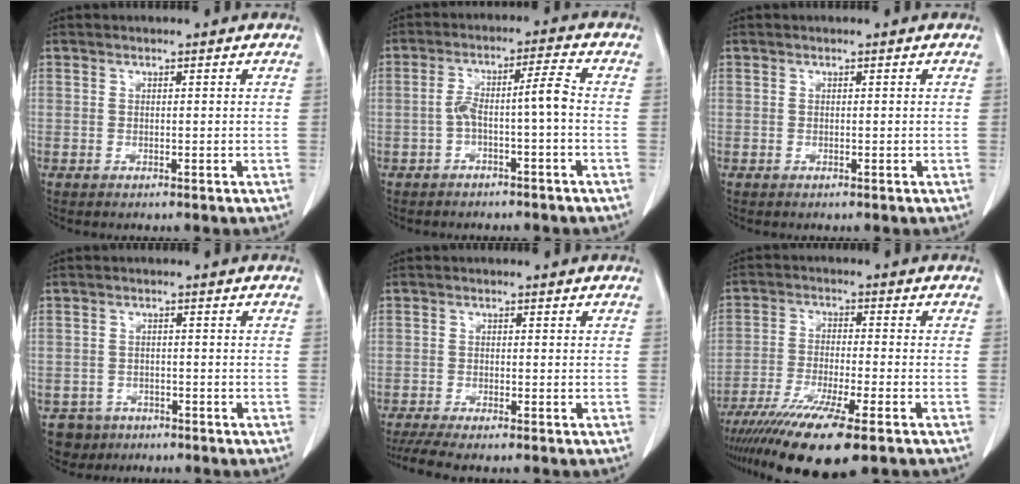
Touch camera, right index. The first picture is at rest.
{"total": 5.4, "force": [-1.6, 0.1, 5.2], "torque": [-0.099, 0.029, -0.022]}
{"total": 0.0}
{"total": 3.9, "force": [-2.6, 2.9, -0.3], "torque": [0.007, 0.007, -0.041]}
{"total": 5.5, "force": [-4.6, 0.1, 3.0], "torque": [-0.048, -0.013, -0.077]}
{"total": 14.0, "force": [-9.8, 1.2, 9.9], "torque": [-0.184, -0.038, -0.164]}